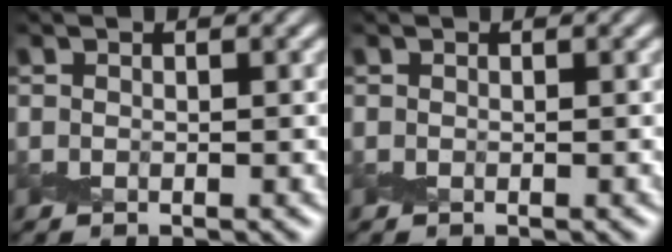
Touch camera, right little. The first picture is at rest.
{"total": 0.0}